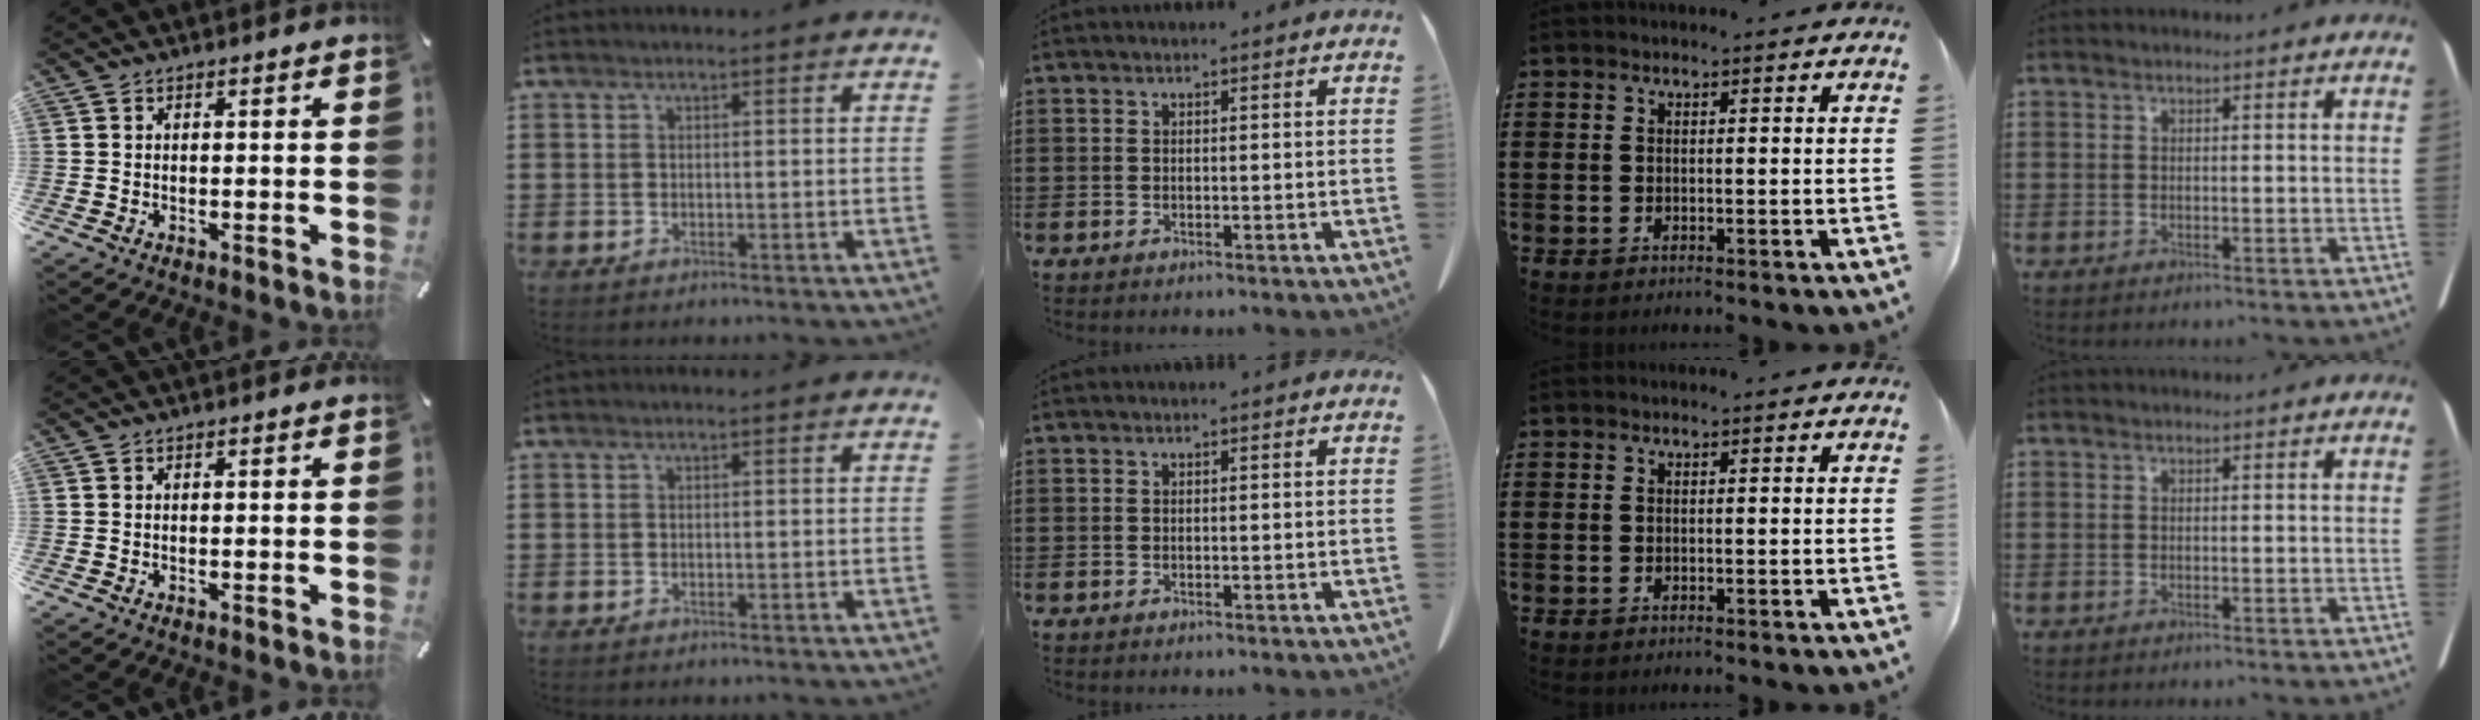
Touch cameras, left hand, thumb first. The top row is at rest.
{}